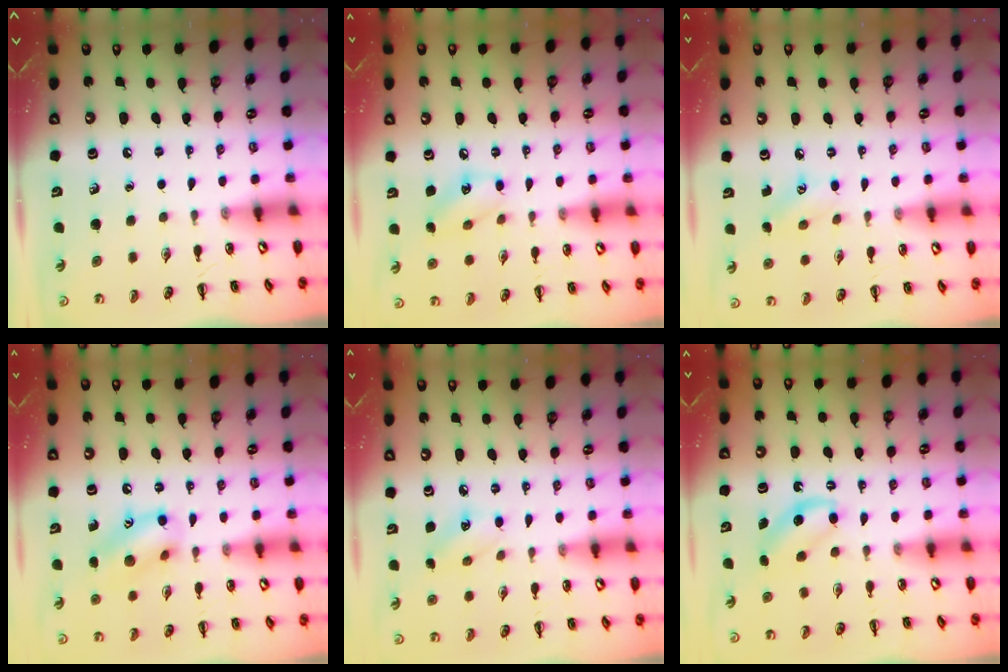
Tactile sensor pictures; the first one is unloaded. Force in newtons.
{"total": 8.6, "press": 8.5, "slide": 0.8}
{"total": 5.5, "press": 5.3, "slide": 1.5}
{"total": 13.7, "press": 13.6, "slide": 1.7}
{"total": 5.5, "press": 5.4, "slide": 1.2}
{"total": 5.0, "press": 4.8, "slide": 1.4}